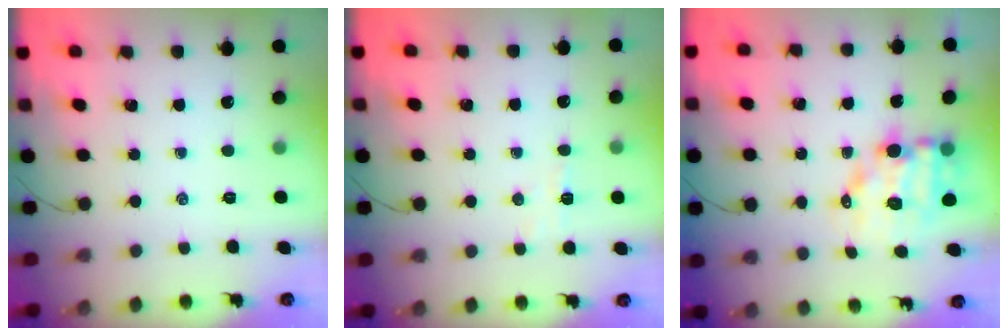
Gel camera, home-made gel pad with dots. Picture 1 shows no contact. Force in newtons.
{"total": 4.4, "press": 4.2, "slide": 1.3}
{"total": 9.7, "press": 9.2, "slide": 2.9}